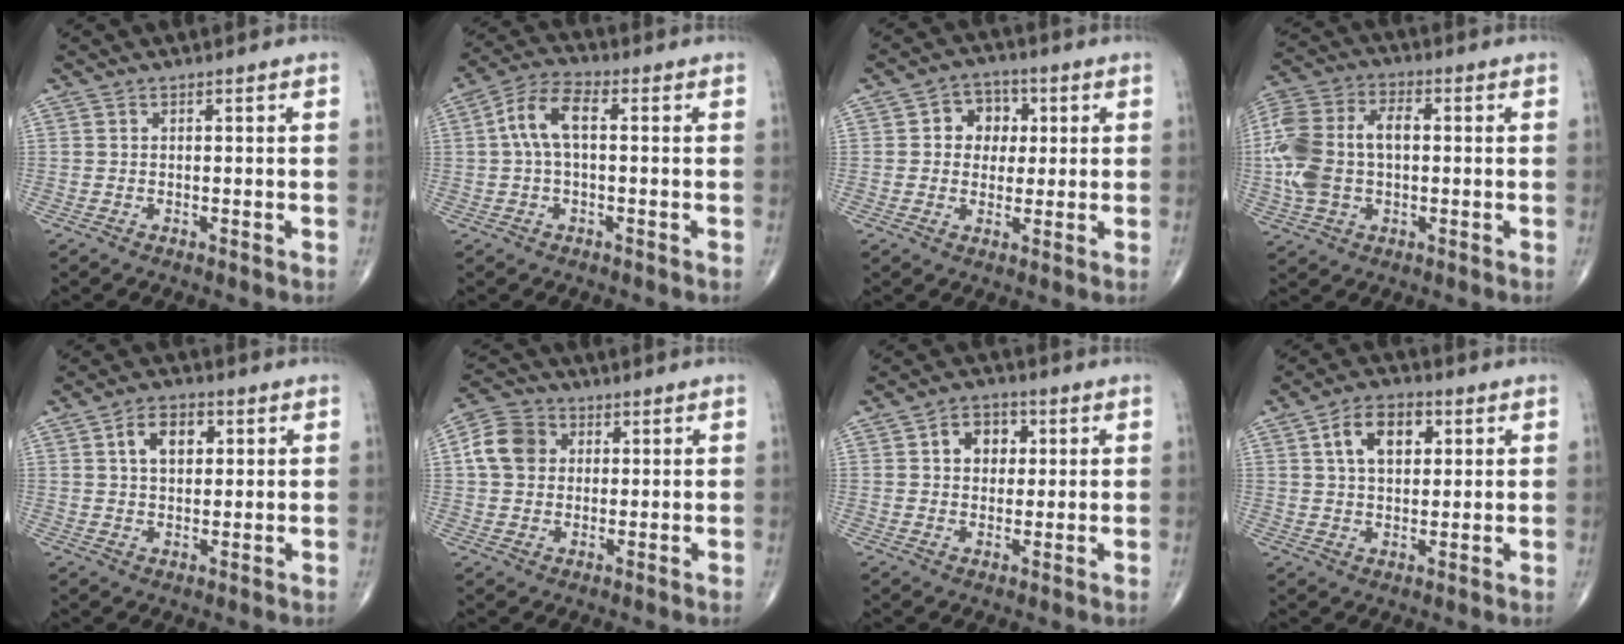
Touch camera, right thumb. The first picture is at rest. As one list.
[{"total": 7.4, "force": [0.6, 3.4, 6.6], "torque": [-0.133, 0.027, 0.004]}, {"total": 6.9, "force": [1.2, 5.8, 3.5], "torque": [-0.005, 0.006, 0.011]}, {"total": 15.4, "force": [-0.2, 9.6, 12.0], "torque": [-0.261, 0.030, -0.007]}, {"total": 6.6, "force": [2.0, 4.2, 4.7], "torque": [-0.059, 0.003, 0.029]}, {"total": 8.4, "force": [1.5, 7.0, 4.3], "torque": [-0.068, 0.011, 0.018]}, {"total": 6.4, "force": [1.6, 4.8, 3.8], "torque": [-0.023, 0.004, 0.019]}, {"total": 9.0, "force": [2.8, 5.5, 6.4], "torque": [-0.086, 0.002, 0.043]}]